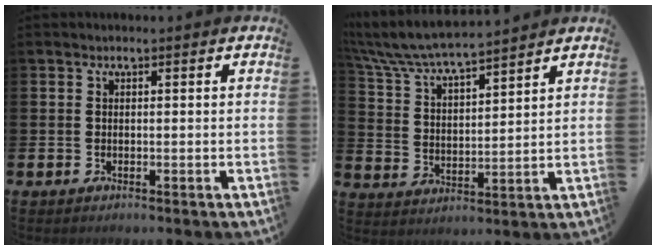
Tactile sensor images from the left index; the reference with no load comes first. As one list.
[{"total": 6.9, "force": [6.6, 0.5, 1.9], "torque": [-0.070, -0.044, 0.115]}]